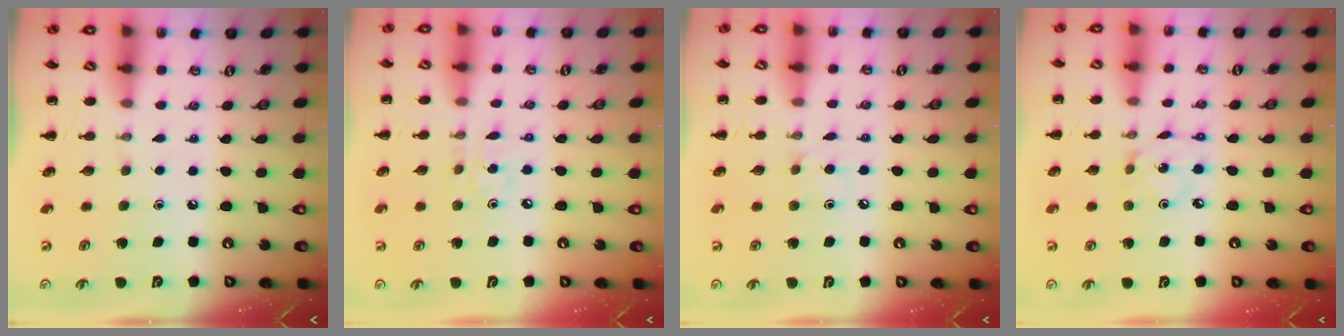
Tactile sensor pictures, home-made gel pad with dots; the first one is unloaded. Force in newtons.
{"total": 2.6, "press": 2.5, "slide": 0.8}
{"total": 4.5, "press": 4.3, "slide": 1.4}
{"total": 2.2, "press": 2.2, "slide": 0.4}